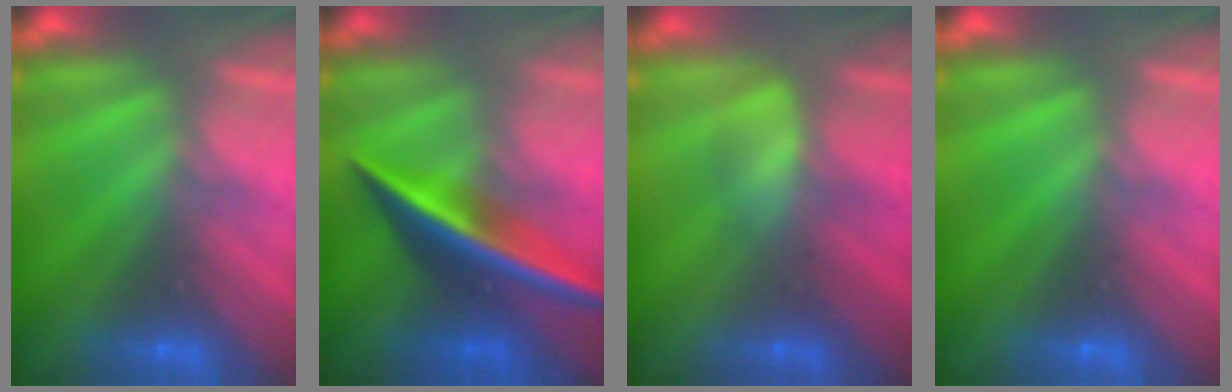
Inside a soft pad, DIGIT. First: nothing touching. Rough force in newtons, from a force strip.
{"total": 2.5}
{"total": 2.7}
{"total": 0.0}